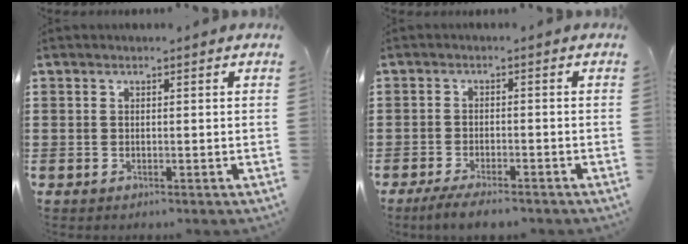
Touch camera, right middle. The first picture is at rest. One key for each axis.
{"total": 3.3, "fx": -2.9, "fy": 0.4, "fz": 1.4, "tx": -0.038, "ty": -0.004, "tz": -0.062}